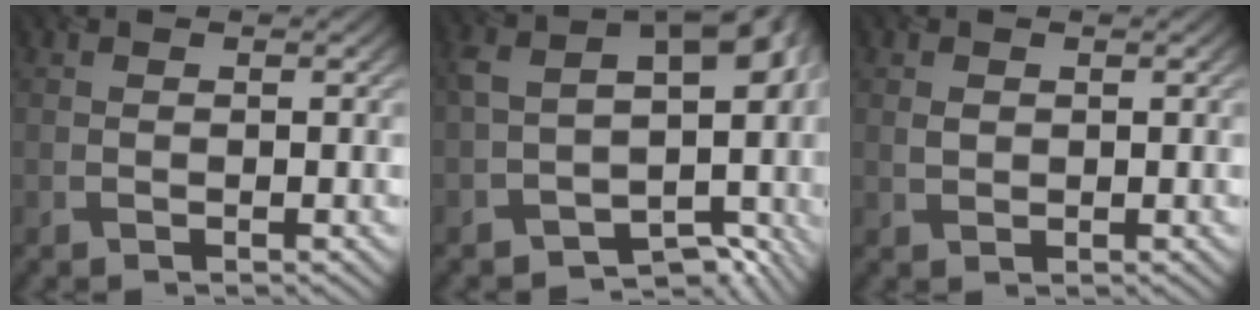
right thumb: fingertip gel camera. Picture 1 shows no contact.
{"total": 12.4, "force": [-2.0, 8.0, 9.2], "torque": [-0.138, -0.038, -0.009]}
{"total": 1.3, "force": [0.4, 1.0, 0.7], "torque": [-0.018, 0.000, 0.008]}